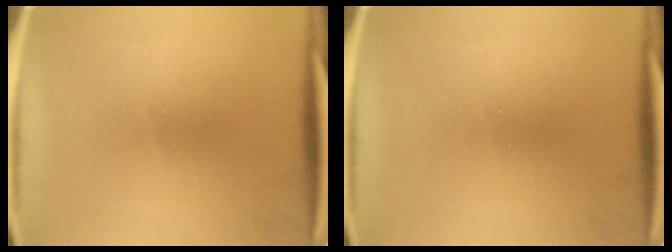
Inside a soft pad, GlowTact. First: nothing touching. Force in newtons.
{"total": 0.0}